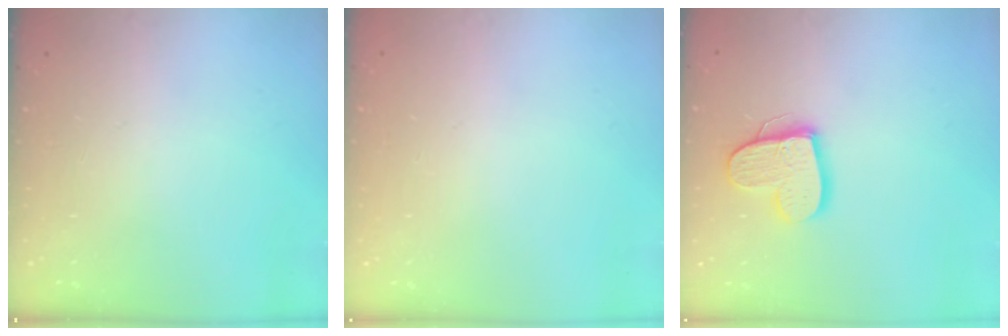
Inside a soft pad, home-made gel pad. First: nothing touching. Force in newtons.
{"total": 0.8, "press": 0.4, "slide": 0.7}
{"total": 12.9, "press": 12.9, "slide": 1.0}